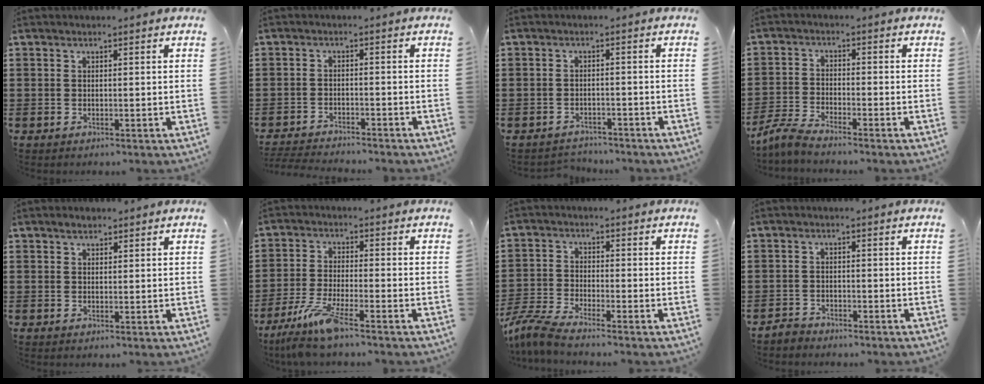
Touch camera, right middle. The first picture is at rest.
{"total": 3.2, "force": [-3.2, 0.3, 0.1], "torque": [-0.012, -0.003, -0.071]}
{"total": 2.4, "force": [-2.3, 0.6, -0.4], "torque": [0.000, 0.000, -0.053]}
{"total": 4.1, "force": [-3.8, 0.4, 1.6], "torque": [-0.056, -0.009, -0.083]}
{"total": 1.2, "force": [1.0, 0.6, 0.4], "torque": [-0.001, 0.002, 0.015]}
{"total": 7.1, "force": [-5.3, 0.3, 4.8], "torque": [-0.109, -0.022, -0.104]}
{"total": 5.3, "force": [-4.8, 0.4, 2.3], "torque": [-0.079, -0.018, -0.103]}
{"total": 2.1, "force": [-2.0, 0.7, -0.1], "torque": [-0.005, 0.004, -0.044]}